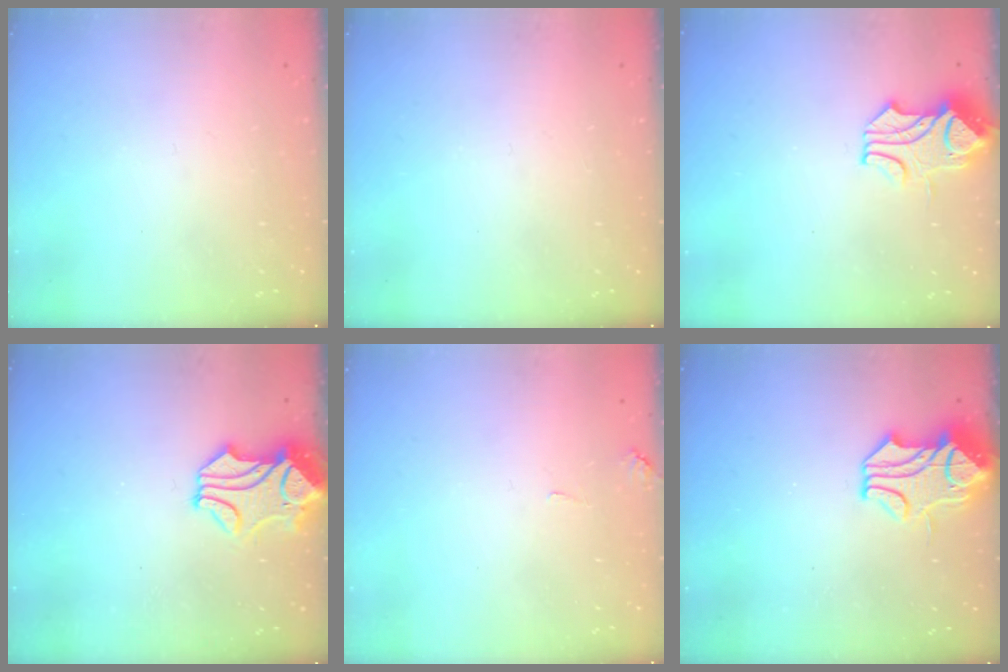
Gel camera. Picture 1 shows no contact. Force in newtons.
{"total": 0.0}
{"total": 1.0, "press": 0.1, "slide": 1.0}
{"total": 1.0, "press": 0.4, "slide": 1.0}
{"total": 2.0, "press": 2.0, "slide": 0.5}
{"total": 2.3, "press": 1.7, "slide": 1.6}